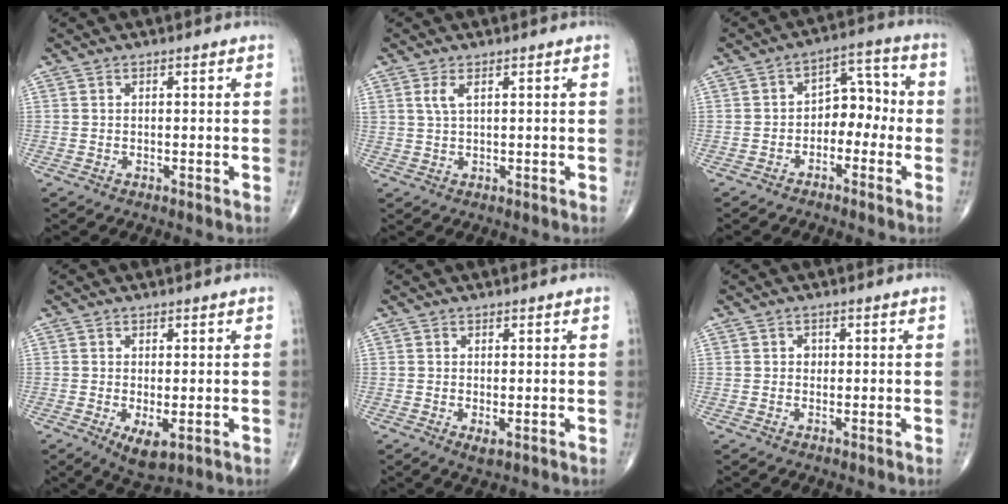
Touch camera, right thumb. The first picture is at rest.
{"total": 2.4, "force": [1.1, 0.8, 1.9], "torque": [-0.045, 0.001, 0.028]}
{"total": 7.4, "force": [-1.8, 5.1, 5.1], "torque": [-0.040, 0.043, -0.042]}
{"total": 4.9, "force": [-1.4, 2.1, 4.3], "torque": [-0.074, -0.014, -0.014]}
{"total": 1.9, "force": [-0.5, 0.8, 1.7], "torque": [-0.031, -0.006, -0.005]}
{"total": 1.1, "force": [0.1, 1.0, 0.5], "torque": [0.000, 0.003, 0.000]}